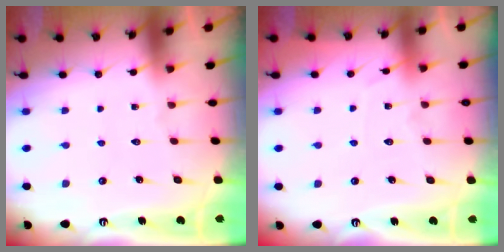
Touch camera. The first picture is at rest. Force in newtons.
{"total": 6.0, "press": 6.0, "slide": 0.8}